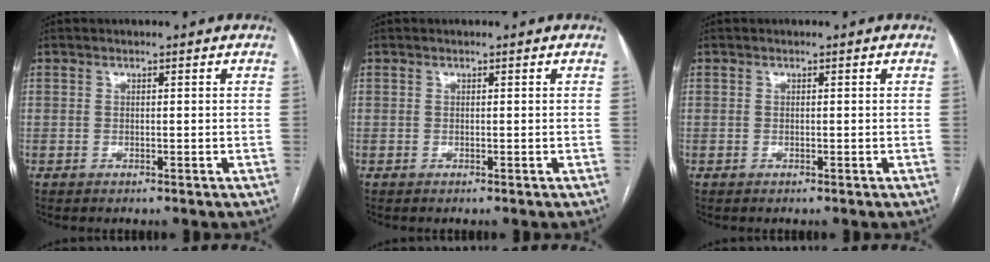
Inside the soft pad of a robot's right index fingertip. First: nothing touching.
{"total": 0.0}
{"total": 0.0}